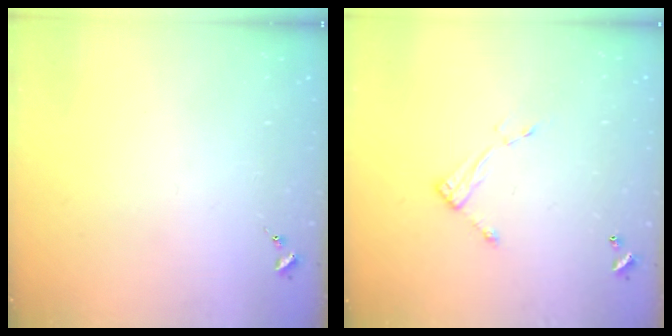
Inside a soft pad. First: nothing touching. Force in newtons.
{"total": 6.4, "press": 6.4, "slide": 0.3}